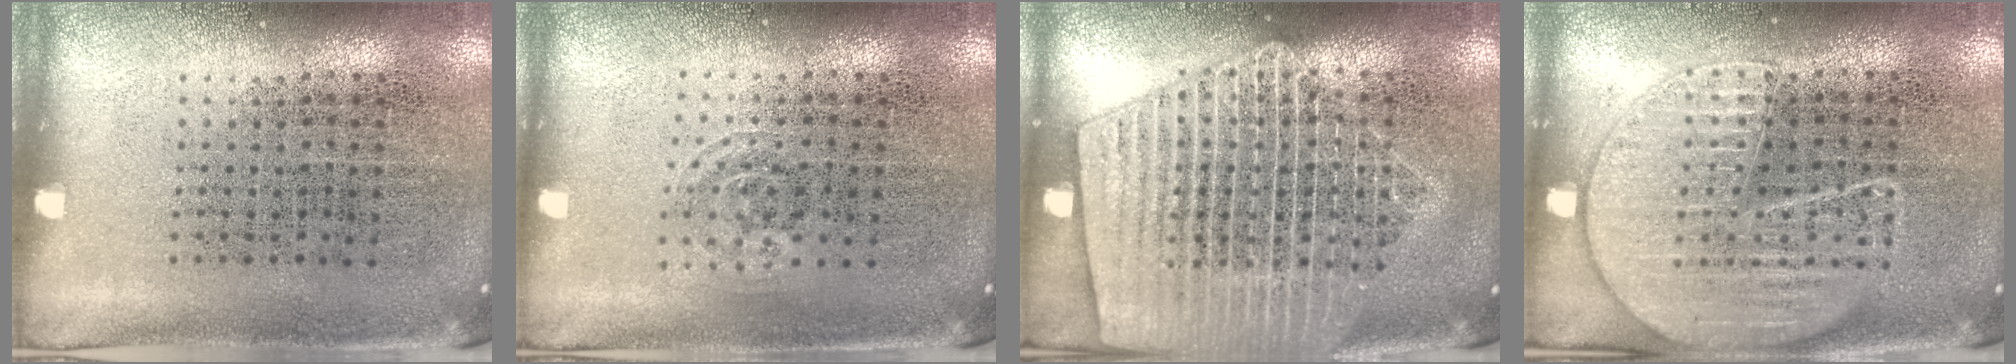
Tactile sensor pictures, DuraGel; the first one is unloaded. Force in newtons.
{"total": 0.7, "press": 0.5, "slide": 0.5}
{"total": 3.8, "press": 3.8, "slide": 0.4}
{"total": 1.7, "press": 1.6, "slide": 0.2}